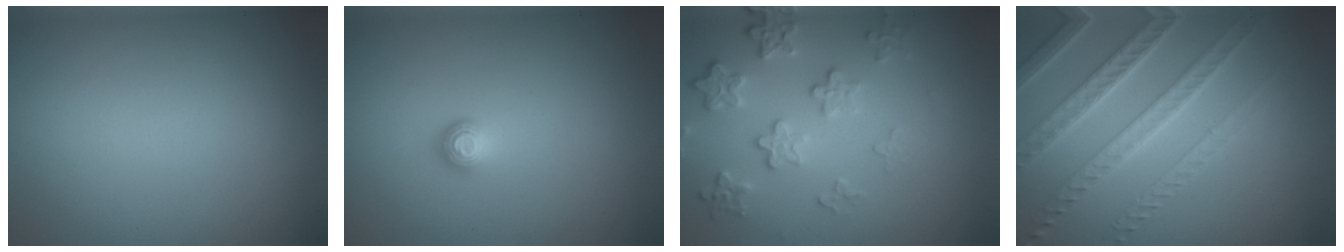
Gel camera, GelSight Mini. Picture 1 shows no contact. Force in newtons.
{"total": 1.1, "press": 1.0, "slide": 0.4}
{"total": 4.1, "press": 3.1, "slide": 2.7}
{"total": 6.1, "press": 5.0, "slide": 3.5}